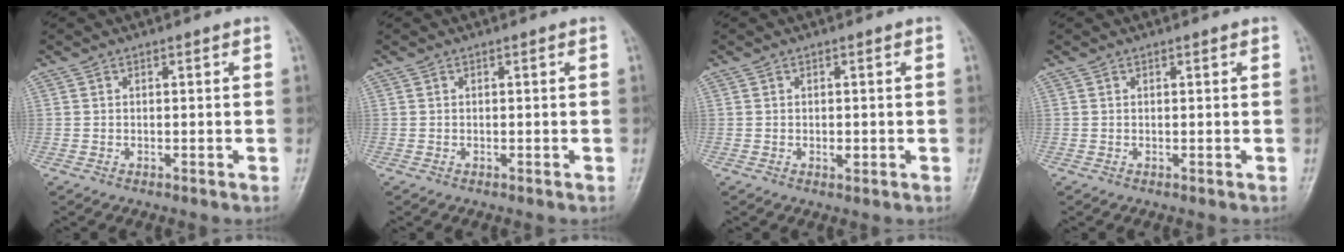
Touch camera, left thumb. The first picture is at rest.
{"total": 0.0}
{"total": 1.4, "force": [-0.1, 0.8, 1.0], "torque": [-0.014, -0.002, -0.002]}
{"total": 0.0}